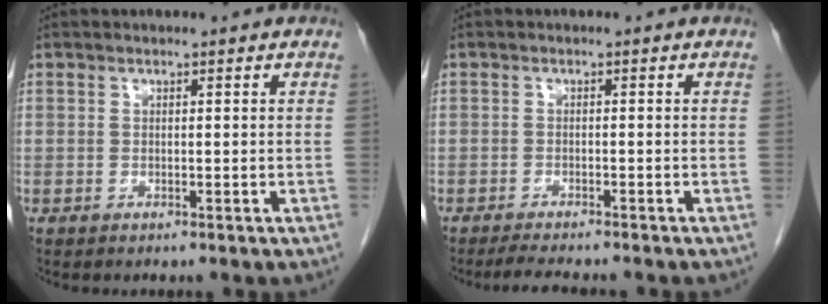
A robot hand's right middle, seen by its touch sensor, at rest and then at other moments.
{"total": 4.9, "force": [-4.4, 0.5, 2.2], "torque": [-0.035, -0.013, -0.067]}